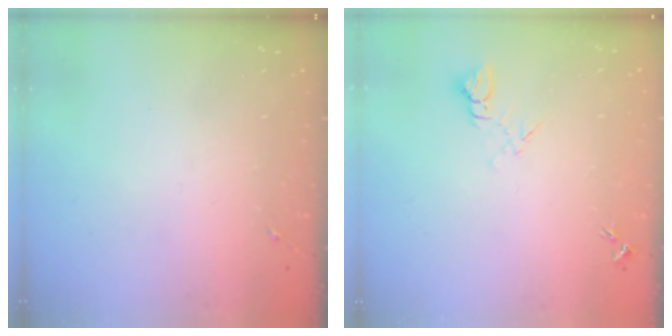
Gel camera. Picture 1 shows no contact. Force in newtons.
{"total": 5.8, "press": 5.7, "slide": 0.7}